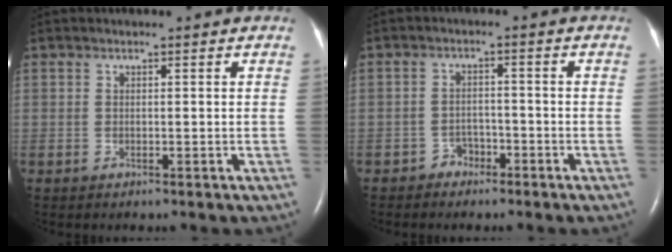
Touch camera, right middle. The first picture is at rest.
{"total": 2.2, "force": [-1.6, 1.4, 0.2], "torque": [0.000, 0.008, -0.028]}